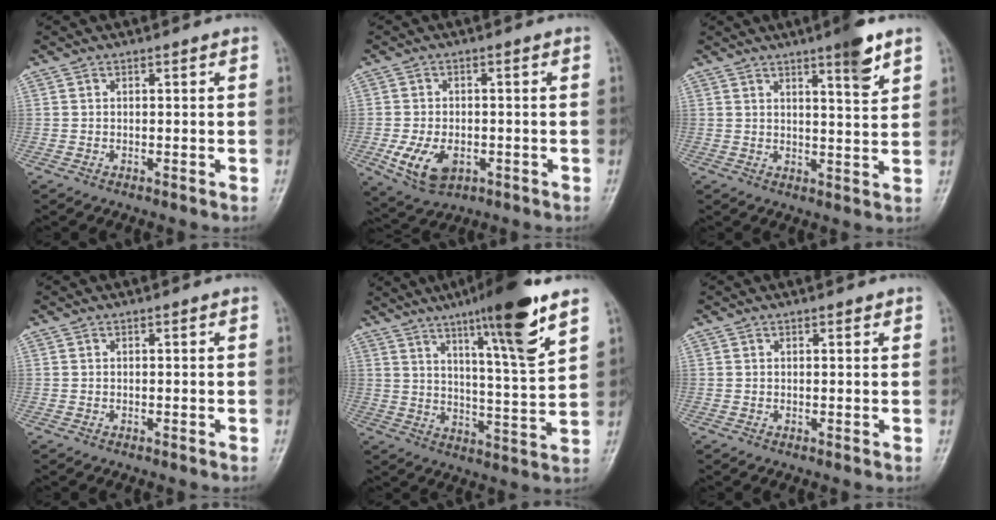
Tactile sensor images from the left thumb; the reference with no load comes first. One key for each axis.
{"total": 8.1, "fx": -2.4, "fy": 5.2, "fz": 5.7, "tx": -0.101, "ty": -0.003, "tz": -0.034}
{"total": 6.6, "fx": 4.2, "fy": 0.9, "fz": 5.0, "tx": -0.065, "ty": -0.027, "tz": 0.061}
{"total": 0.0}
{"total": 16.0, "fx": 9.7, "fy": 1.4, "fz": 12.6, "tx": -0.190, "ty": -0.053, "tz": 0.152}
{"total": 1.0, "fx": 0.7, "fy": 0.4, "fz": 0.5, "tx": -0.006, "ty": -0.003, "tz": 0.007}